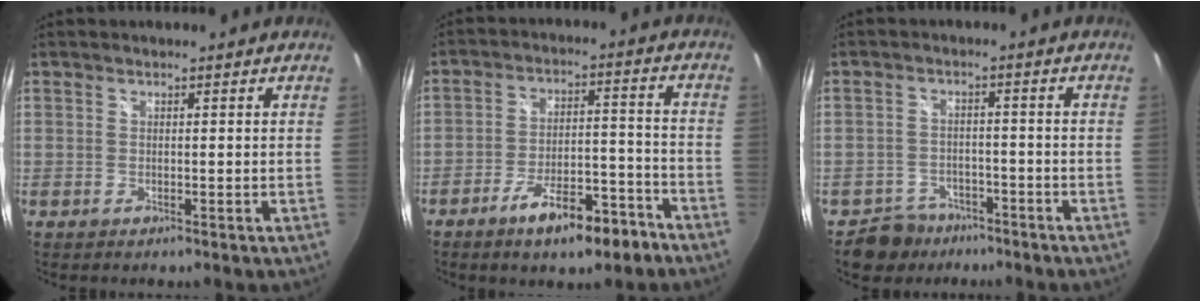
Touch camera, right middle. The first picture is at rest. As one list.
[{"total": 11.5, "force": [-7.8, 3.5, 7.7], "torque": [-0.135, 0.010, -0.111]}, {"total": 5.8, "force": [-4.3, 3.9, 0.2], "torque": [-0.020, 0.019, -0.067]}]